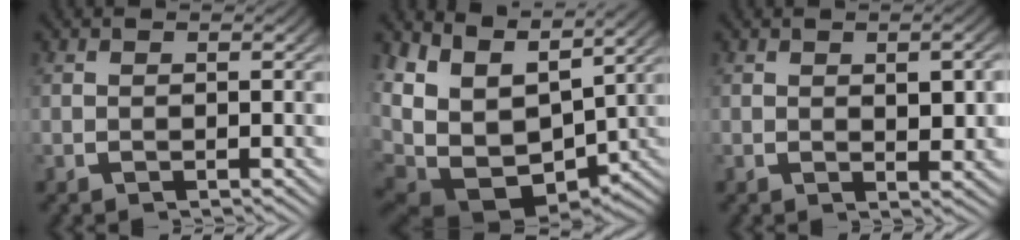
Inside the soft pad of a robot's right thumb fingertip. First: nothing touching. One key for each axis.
{"total": 13.4, "fx": -1.0, "fy": 9.3, "fz": 9.5, "tx": -0.224, "ty": -0.063, "tz": 0.014}
{"total": 1.9, "fx": 0.4, "fy": 0.8, "fz": 1.7, "tx": -0.018, "ty": -0.003, "tz": 0.009}